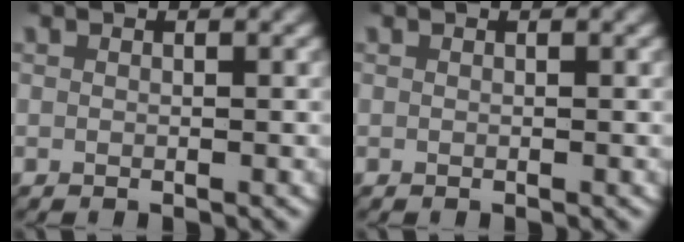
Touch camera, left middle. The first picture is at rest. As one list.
[{"total": 0.0}]